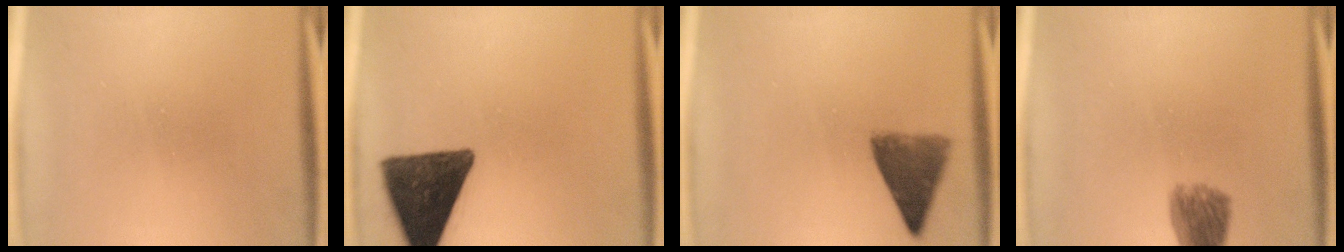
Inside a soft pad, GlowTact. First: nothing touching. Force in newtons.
{"total": 14.8}
{"total": 6.7}
{"total": 7.2}